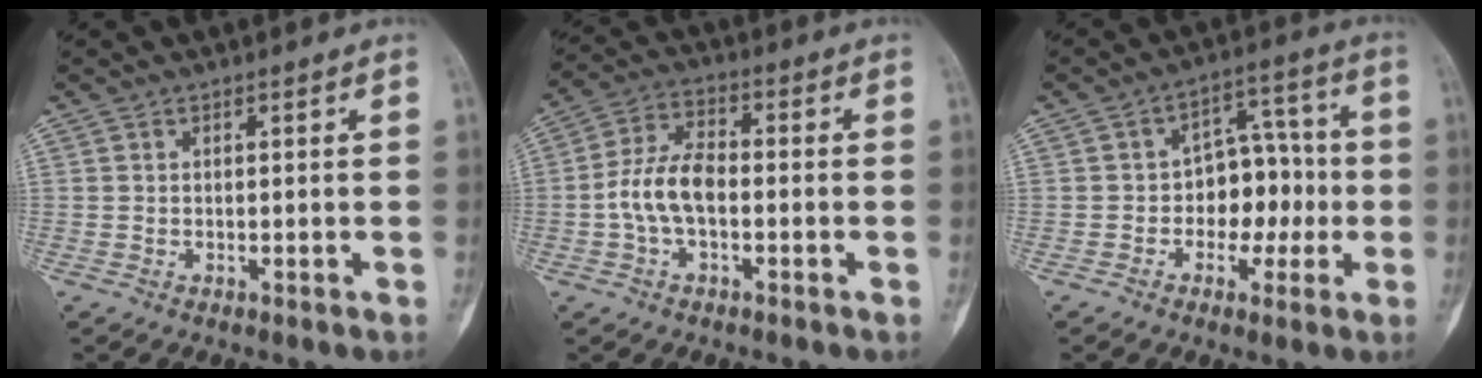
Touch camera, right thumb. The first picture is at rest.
{"total": 8.8, "force": [-1.5, 4.8, 7.2], "torque": [-0.146, 0.029, -0.036]}
{"total": 9.9, "force": [-1.4, 7.0, 6.9], "torque": [-0.048, 0.042, -0.027]}